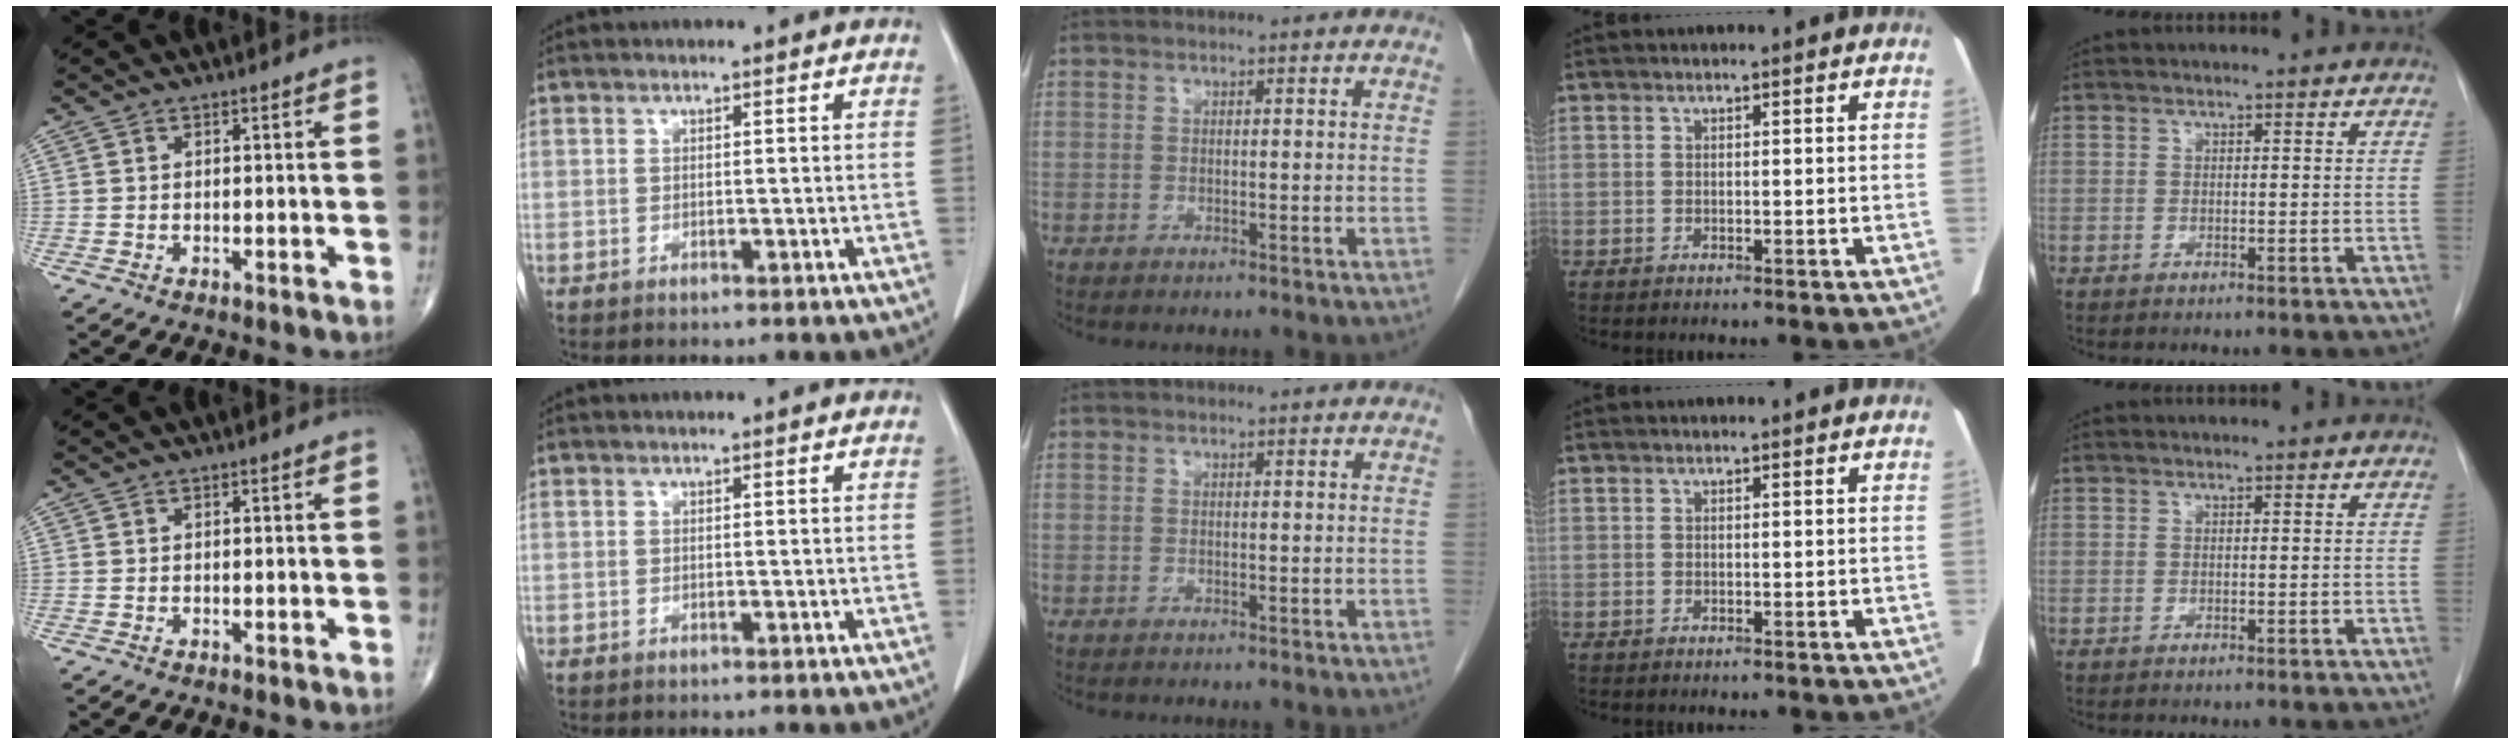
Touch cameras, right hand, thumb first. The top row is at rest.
{}